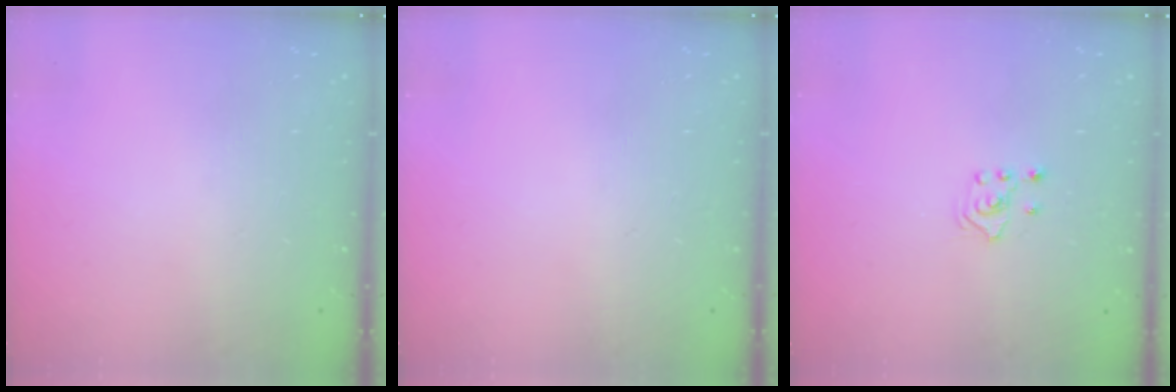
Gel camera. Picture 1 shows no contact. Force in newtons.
{"total": 0.0}
{"total": 2.1, "press": 1.8, "slide": 0.9}